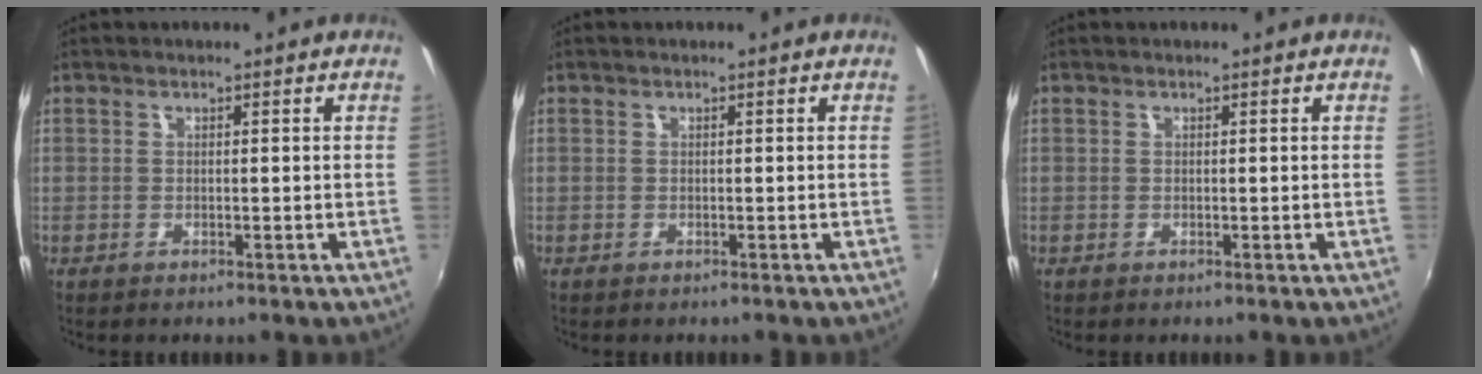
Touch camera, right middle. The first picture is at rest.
{"total": 0.0}
{"total": 0.0}